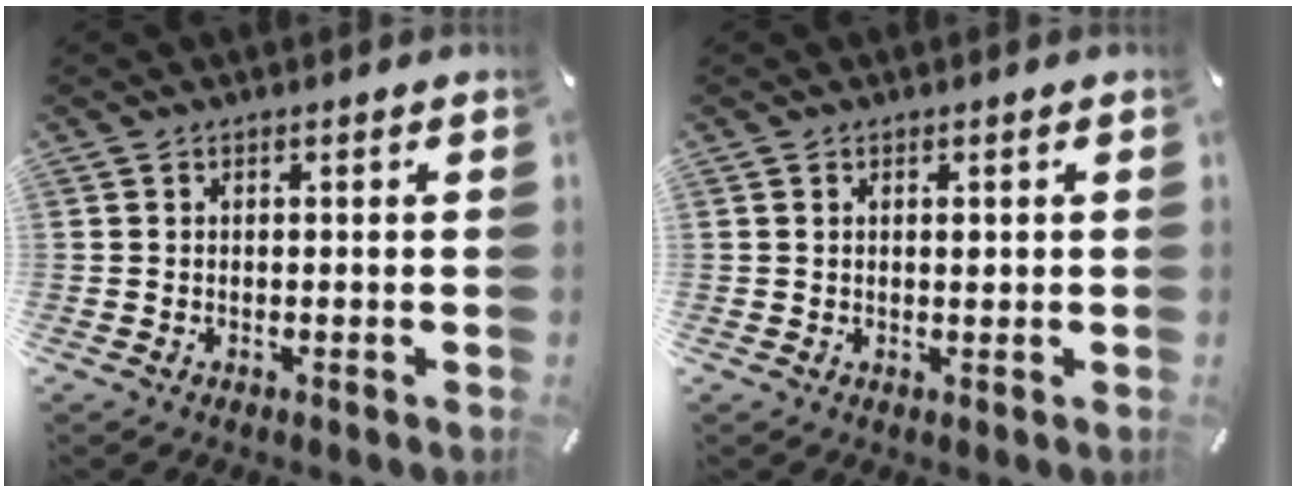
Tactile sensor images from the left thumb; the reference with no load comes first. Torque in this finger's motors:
{"motor_torque": [0.35, 0.32, 0.26, -0.19, -0.01]}